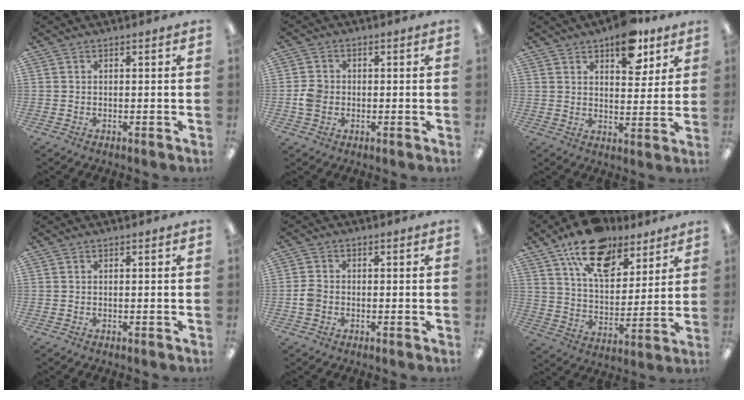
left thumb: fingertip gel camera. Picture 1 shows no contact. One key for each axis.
{"total": 4.1, "fx": -0.6, "fy": 3.5, "fz": 2.0, "tx": -0.026, "ty": 0.005, "tz": -0.011}
{"total": 11.6, "fx": 7.4, "fy": 5.9, "fz": 6.7, "tx": -0.068, "ty": -0.035, "tz": 0.123}
{"total": 0.0}
{"total": 3.1, "fx": -1.0, "fy": 2.4, "fz": 1.7, "tx": -0.028, "ty": 0.008, "tz": -0.017}
{"total": 16.9, "fx": 11.6, "fy": 8.6, "fz": 8.8, "tx": -0.141, "ty": -0.056, "tz": 0.205}